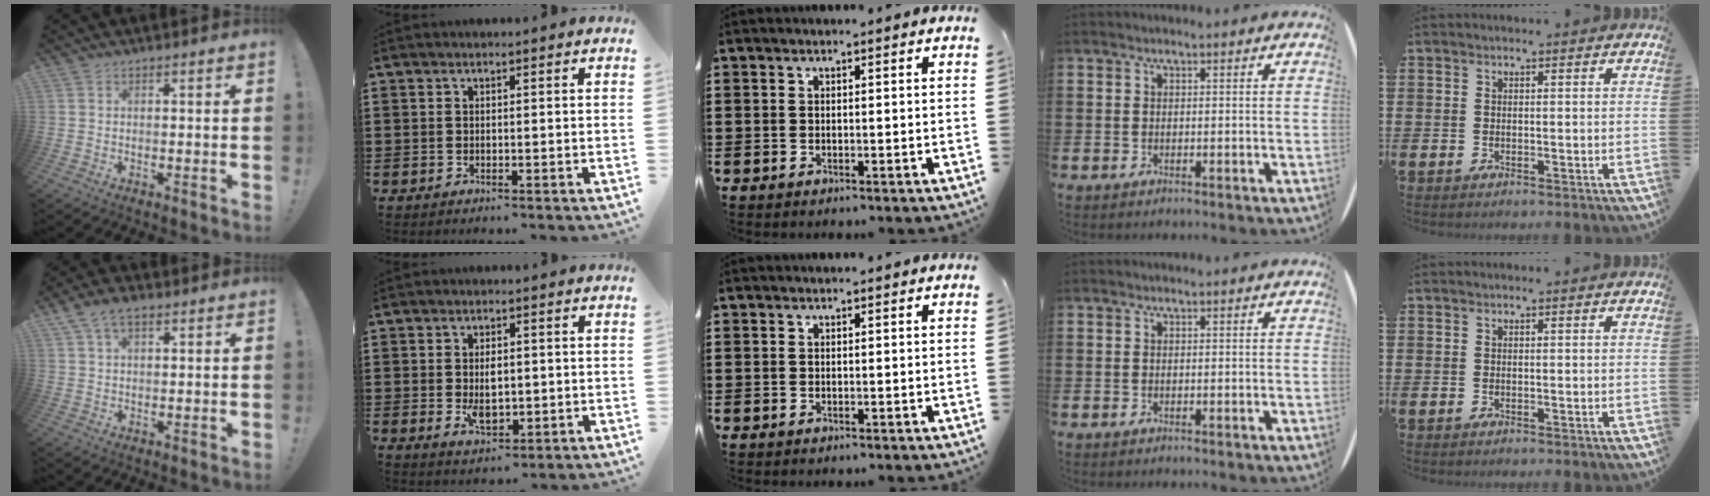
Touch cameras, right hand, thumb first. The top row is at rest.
{"thumb": {"total": 5.8, "force": [3.2, 2.9, 3.8], "torque": [-0.078, 0.001, 0.063]}, "index": {"total": 4.4, "force": [-0.2, 2.3, 3.7], "torque": [-0.078, 0.002, -0.005]}}